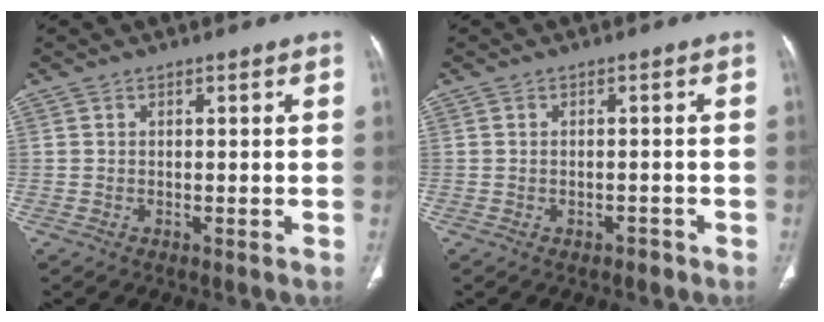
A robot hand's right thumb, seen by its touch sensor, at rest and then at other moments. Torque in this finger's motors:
{"motor_torque": [-0.10, -0.10, -0.37, 0.19, -0.03]}